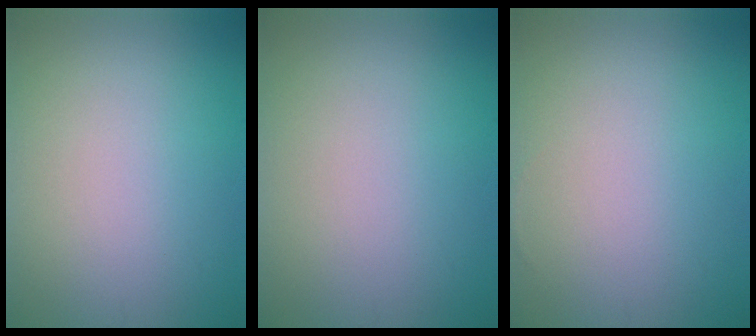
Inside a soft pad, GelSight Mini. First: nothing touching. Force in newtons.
{"total": 0.0}
{"total": 0.0}